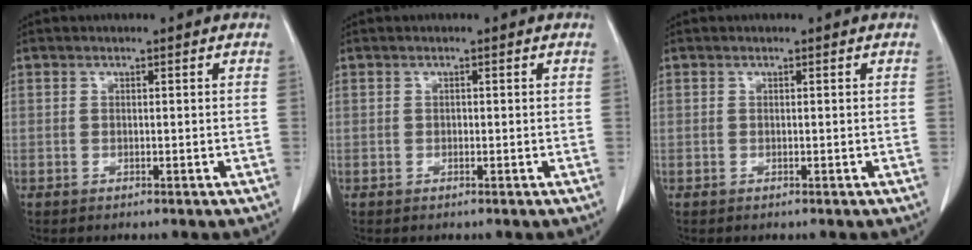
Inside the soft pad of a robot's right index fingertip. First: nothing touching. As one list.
[{"total": 0.0}, {"total": 0.0}]